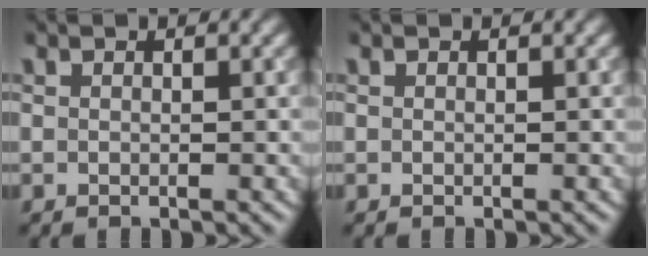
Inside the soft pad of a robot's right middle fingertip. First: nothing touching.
{"total": 0.0}